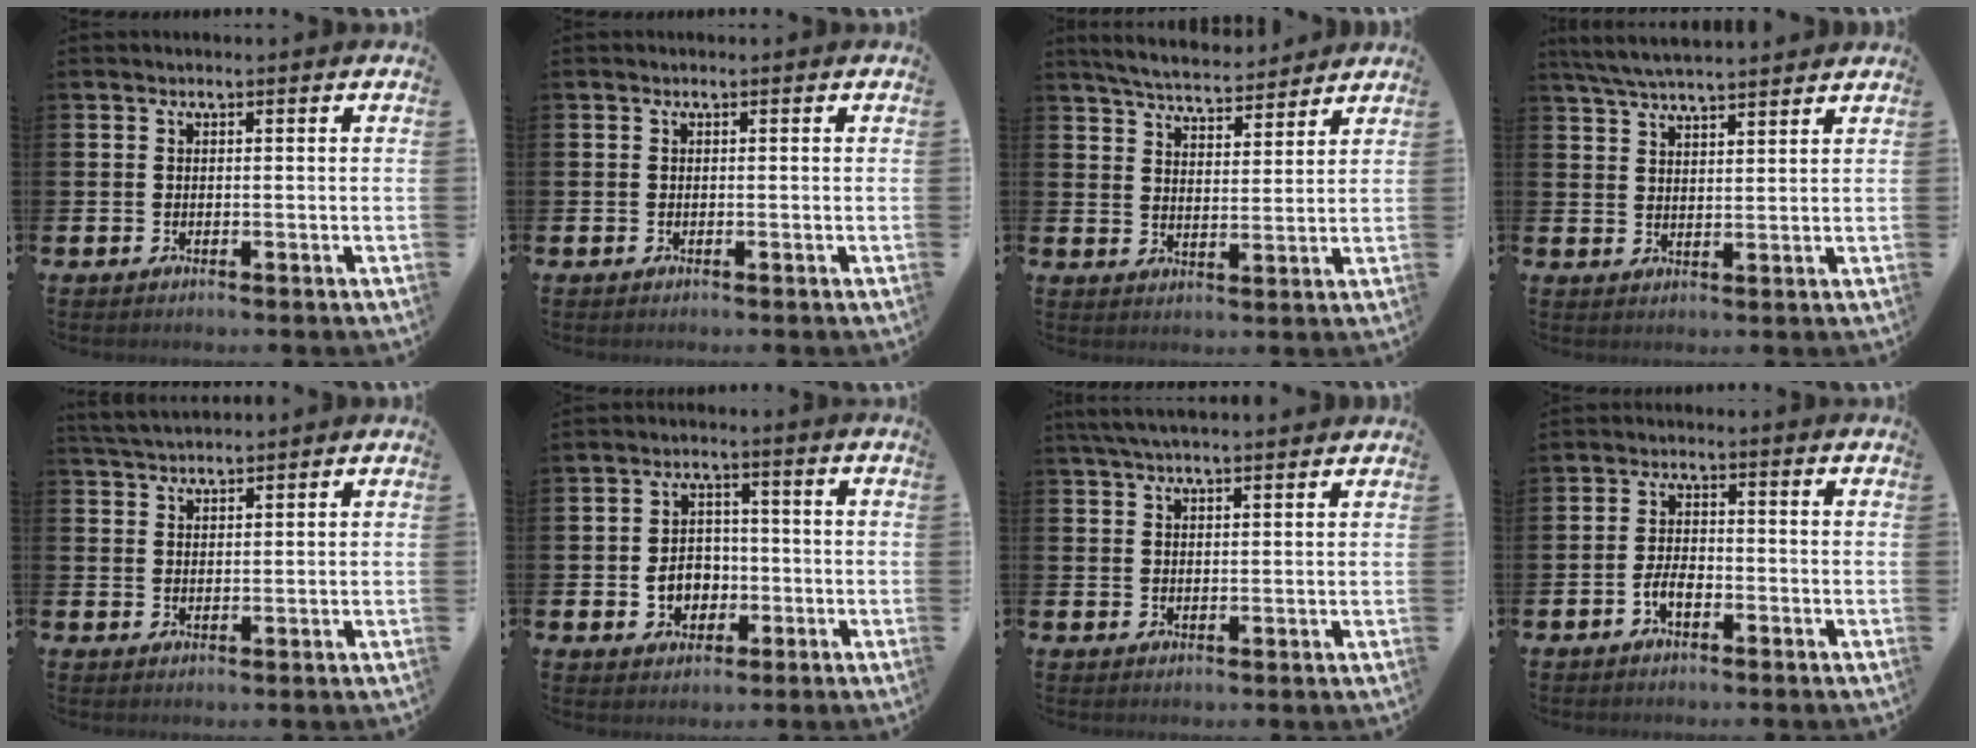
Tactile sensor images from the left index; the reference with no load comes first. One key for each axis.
{"total": 0.0}
{"total": 5.7, "fx": 5.5, "fy": 0.7, "fz": 1.0, "tx": -0.030, "ty": -0.032, "tz": 0.097}
{"total": 5.6, "fx": 5.4, "fy": 0.3, "fz": 1.4, "tx": -0.045, "ty": -0.019, "tz": 0.099}
{"total": 3.4, "fx": 3.4, "fy": 0.4, "fz": 0.4, "tx": -0.011, "ty": -0.012, "tz": 0.063}
{"total": 4.8, "fx": -1.0, "fy": 4.1, "fz": 2.3, "tx": -0.032, "ty": 0.002, "tz": -0.026}
{"total": 4.1, "fx": 3.8, "fy": 0.4, "fz": 1.5, "tx": -0.032, "ty": -0.008, "tz": 0.069}
{"total": 2.8, "fx": -1.2, "fy": 1.3, "fz": 2.1, "tx": -0.034, "ty": 0.003, "tz": -0.025}